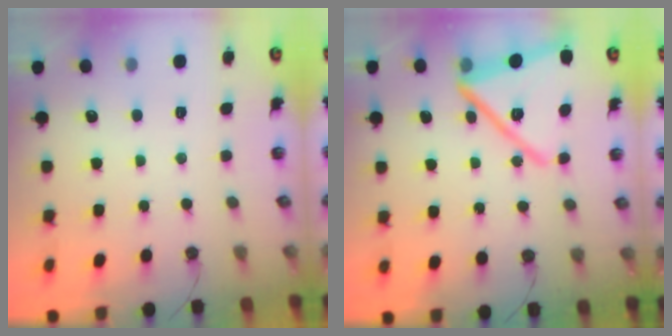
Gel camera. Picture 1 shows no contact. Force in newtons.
{"total": 20.3, "press": 20.2, "slide": 1.3}